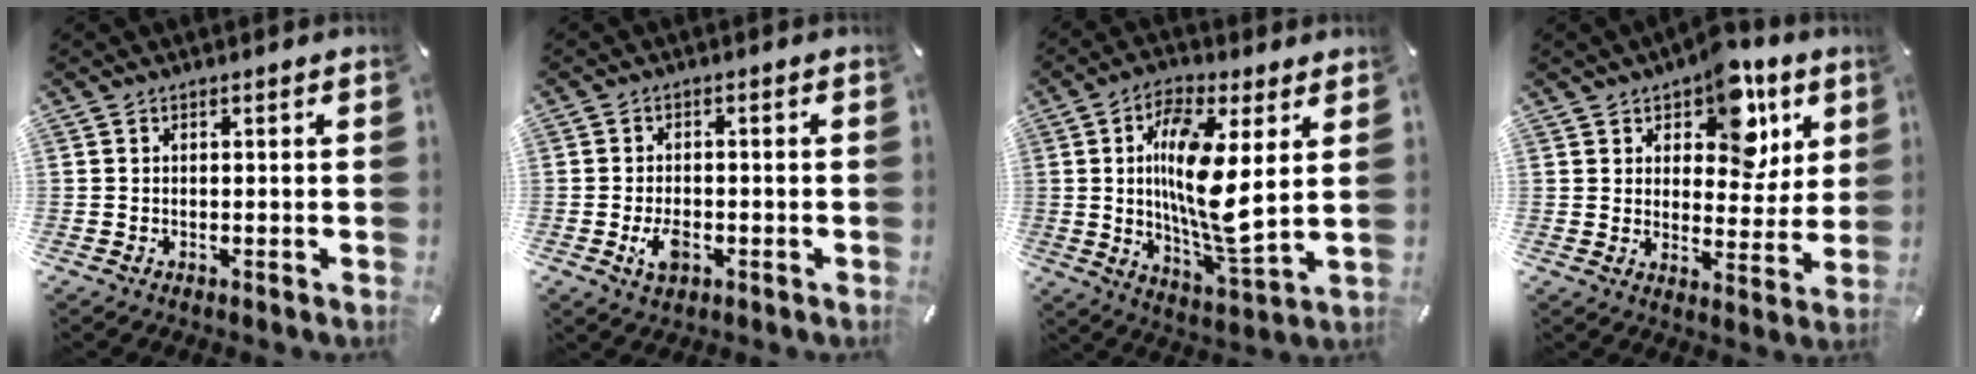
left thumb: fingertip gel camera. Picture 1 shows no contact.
{"total": 4.4, "force": [-1.5, 2.7, 3.2], "torque": [-0.065, -0.003, -0.030]}
{"total": 15.1, "force": [2.8, 4.6, 14.1], "torque": [-0.281, -0.027, 0.036]}
{"total": 12.3, "force": [7.0, 7.5, 6.7], "torque": [-0.090, -0.043, 0.121]}